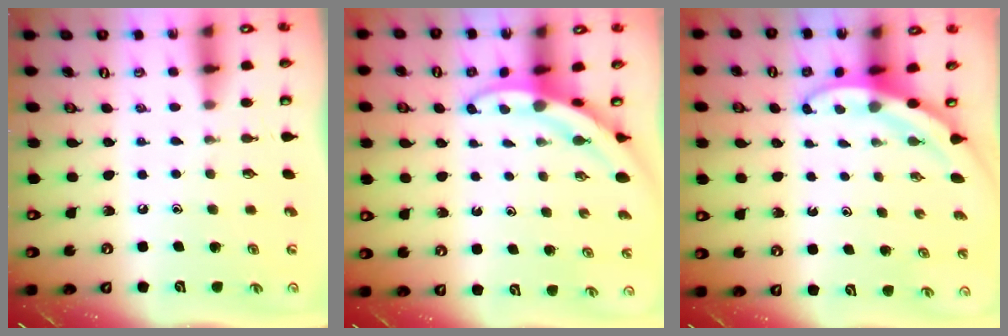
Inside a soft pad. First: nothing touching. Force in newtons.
{"total": 3.3, "press": 3.3, "slide": 0.2}
{"total": 3.5, "press": 3.5, "slide": 0.2}